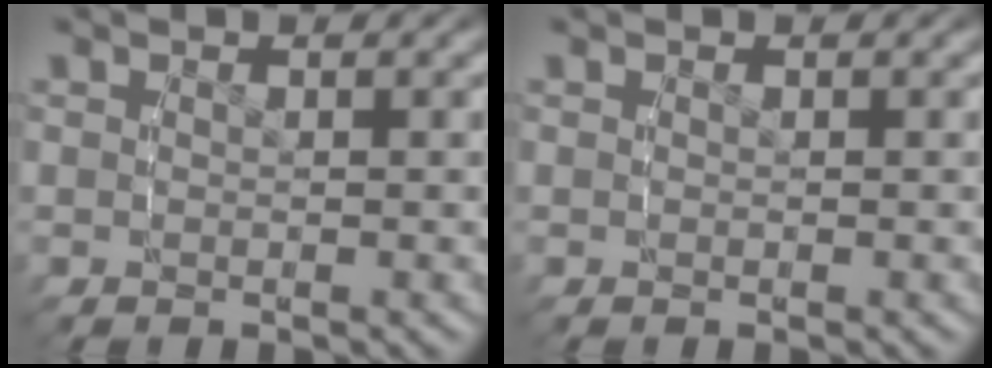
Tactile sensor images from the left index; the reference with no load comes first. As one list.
[{"total": 0.0}]